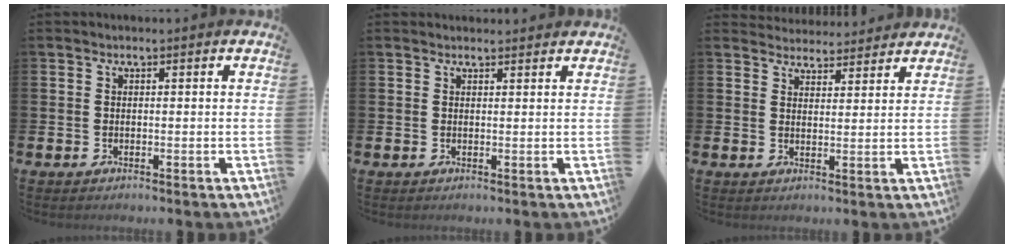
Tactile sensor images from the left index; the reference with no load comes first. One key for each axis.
{"total": 1.1, "fx": 1.0, "fy": 0.3, "fz": 0.1, "tx": 0.009, "ty": -0.002, "tz": 0.016}
{"total": 3.8, "fx": 3.7, "fy": 0.9, "fz": -0.3, "tx": -0.001, "ty": -0.022, "tz": 0.067}